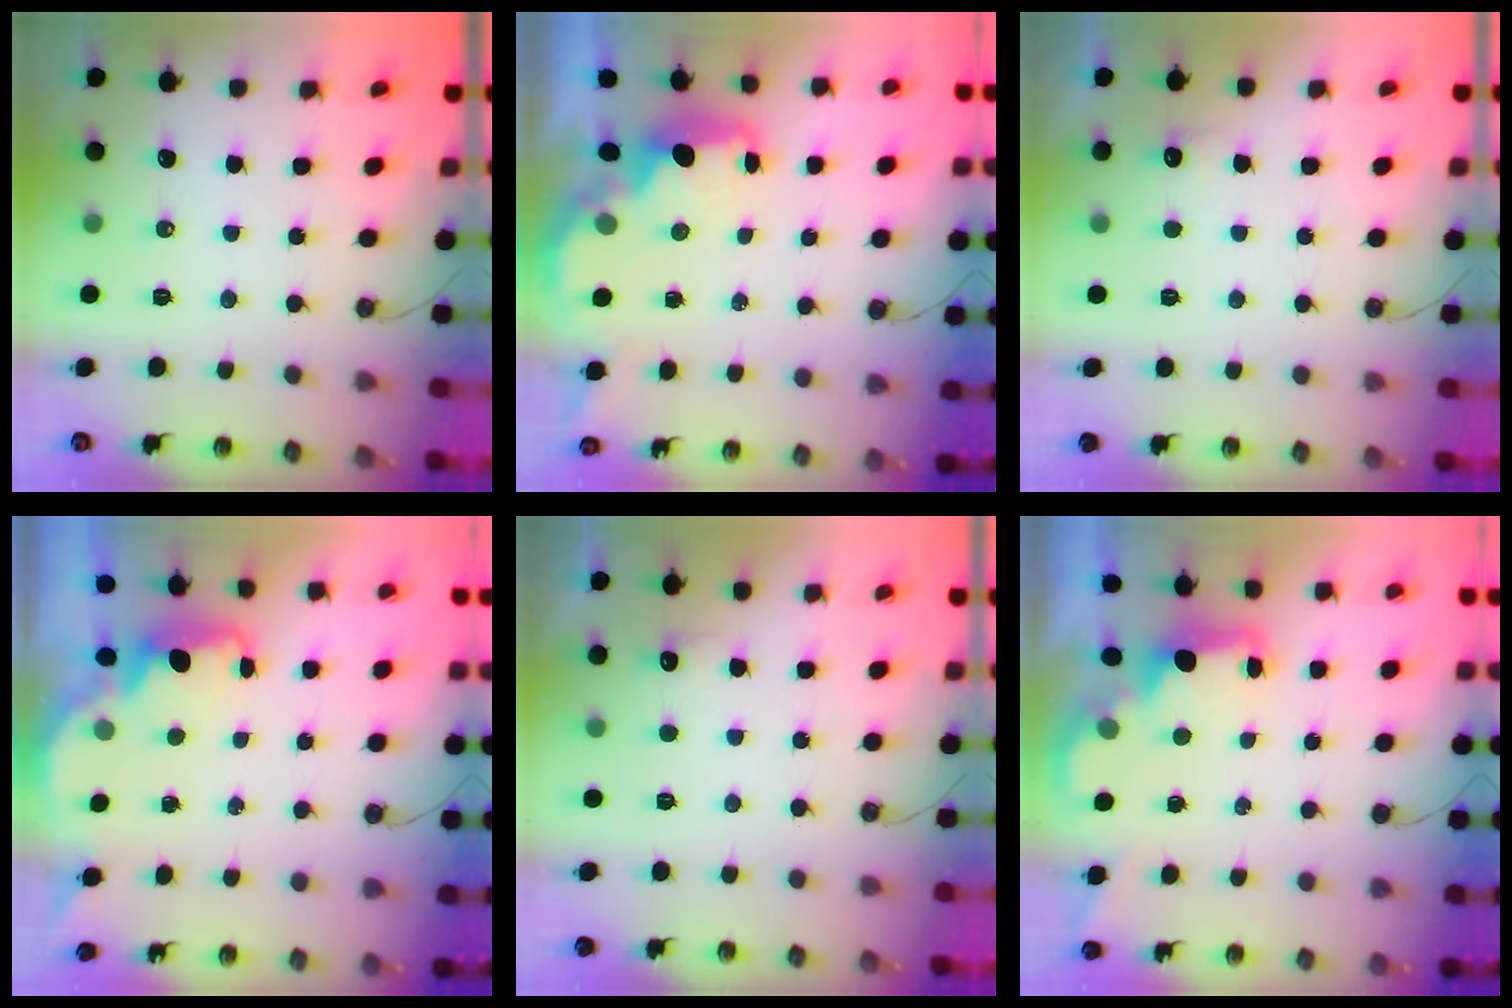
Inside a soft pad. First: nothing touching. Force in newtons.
{"total": 2.8, "press": 2.8, "slide": 0.5}
{"total": 4.5, "press": 4.3, "slide": 1.2}
{"total": 1.8, "press": 1.6, "slide": 0.7}
{"total": 4.0, "press": 3.8, "slide": 1.1}
{"total": 2.2, "press": 2.0, "slide": 0.8}